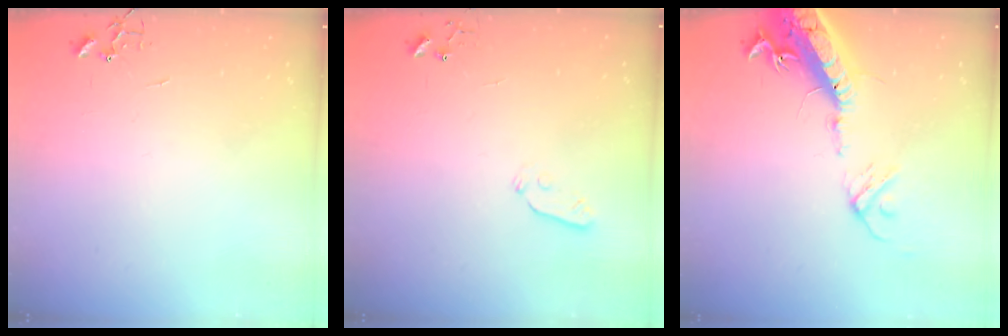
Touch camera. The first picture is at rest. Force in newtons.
{"total": 3.9, "press": 3.8, "slide": 0.8}
{"total": 20.7, "press": 20.1, "slide": 4.8}